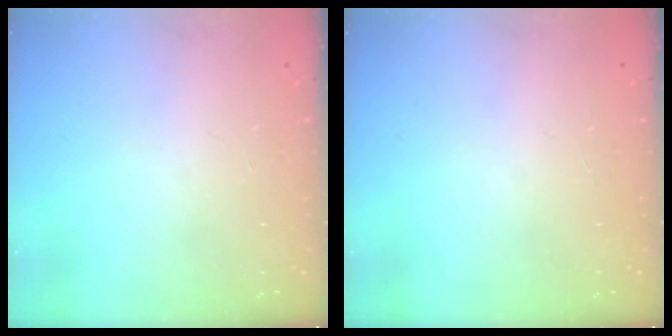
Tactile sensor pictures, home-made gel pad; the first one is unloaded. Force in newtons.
{"total": 0.0}